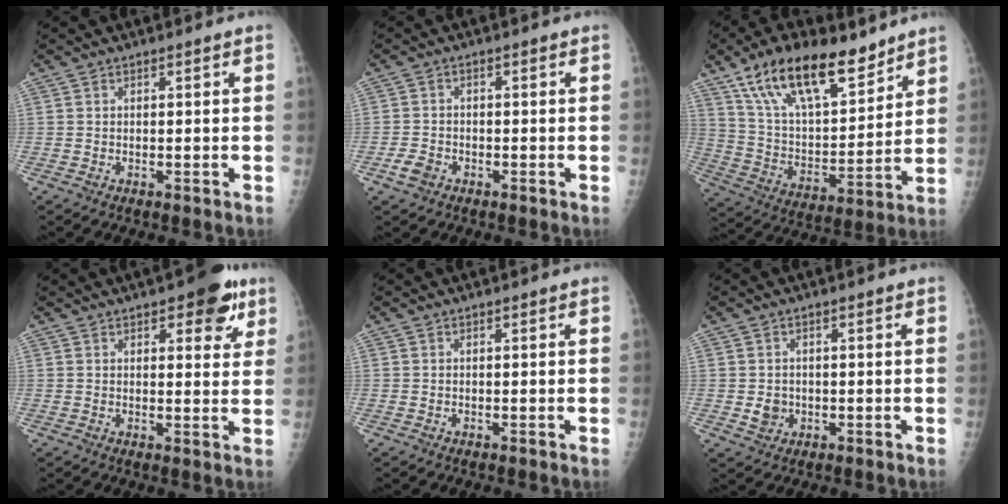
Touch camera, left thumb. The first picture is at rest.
{"total": 2.9, "force": [-1.5, 2.0, 1.4], "torque": [-0.023, 0.006, -0.028]}
{"total": 21.2, "force": [14.2, 8.8, 13.0], "torque": [-0.194, -0.052, 0.258]}
{"total": 7.9, "force": [4.2, 3.4, 5.7], "torque": [-0.043, -0.014, 0.047]}
{"total": 0.0}
{"total": 2.9, "force": [-0.3, 2.6, 1.2], "torque": [-0.008, 0.001, 0.001]}